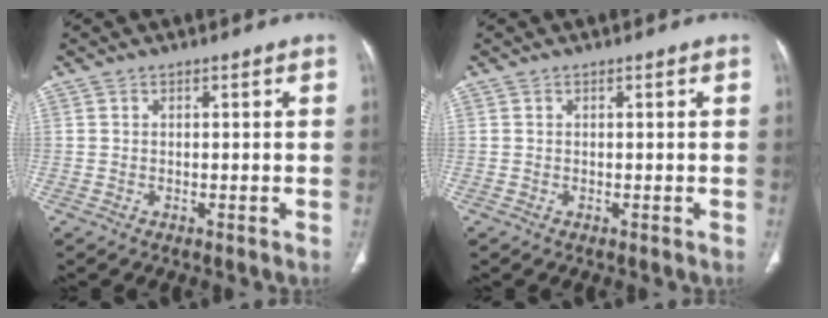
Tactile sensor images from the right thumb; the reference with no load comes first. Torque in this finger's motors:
{"motor_torque": [0.00, 0.00, 0.18, 0.18, 0.00]}